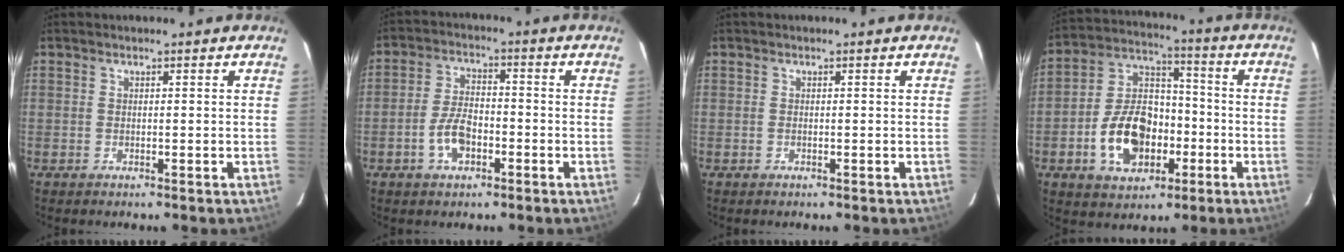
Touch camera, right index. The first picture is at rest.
{"total": 6.6, "force": [-2.8, 3.5, 4.9], "torque": [-0.102, 0.007, -0.048]}
{"total": 0.0}
{"total": 14.8, "force": [-5.0, 9.5, 10.2], "torque": [-0.207, 0.023, -0.074]}